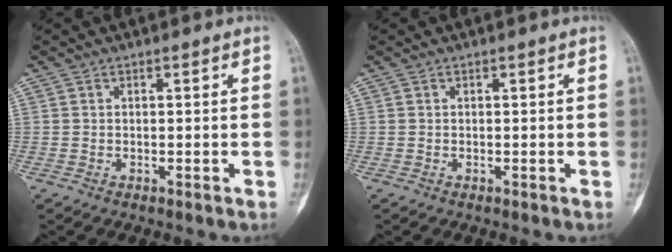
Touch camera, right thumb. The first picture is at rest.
{"total": 0.0}